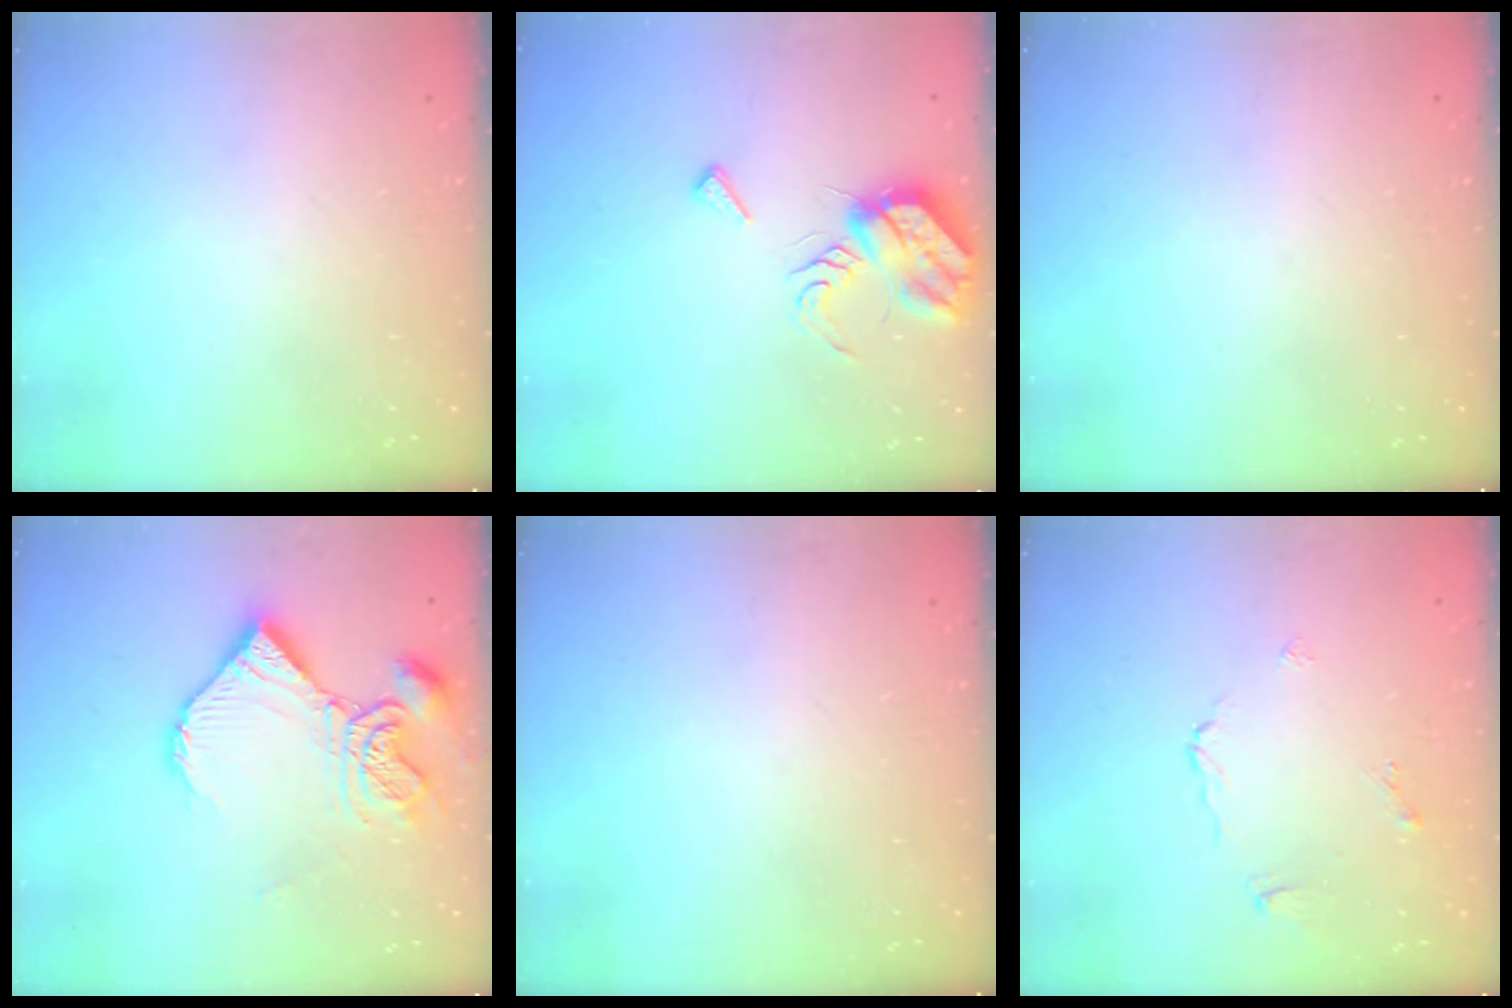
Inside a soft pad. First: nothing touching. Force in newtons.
{"total": 11.5, "press": 11.4, "slide": 0.9}
{"total": 0.0}
{"total": 13.1, "press": 13.0, "slide": 1.8}
{"total": 0.0}
{"total": 4.7, "press": 4.7, "slide": 0.1}